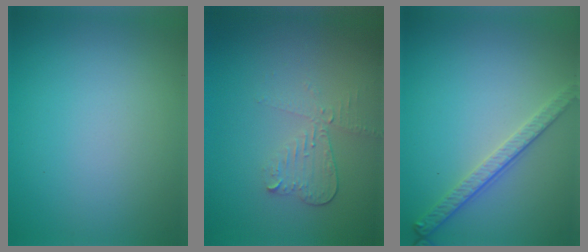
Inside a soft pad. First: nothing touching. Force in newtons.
{"total": 2.3, "press": 2.1, "slide": 0.8}
{"total": 2.8, "press": 2.5, "slide": 1.2}